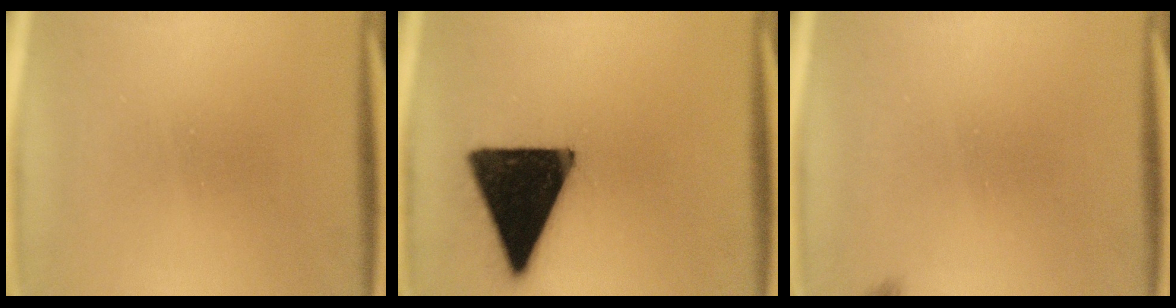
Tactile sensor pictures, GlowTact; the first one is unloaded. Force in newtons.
{"total": 19.2}
{"total": 0.9}